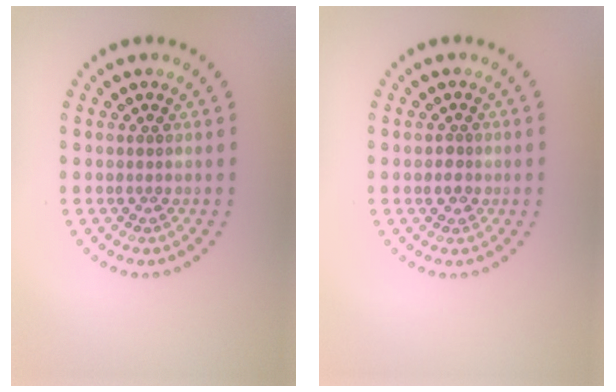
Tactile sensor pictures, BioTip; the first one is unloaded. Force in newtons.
{"total": 1.3, "press": 1.2, "slide": 0.6}